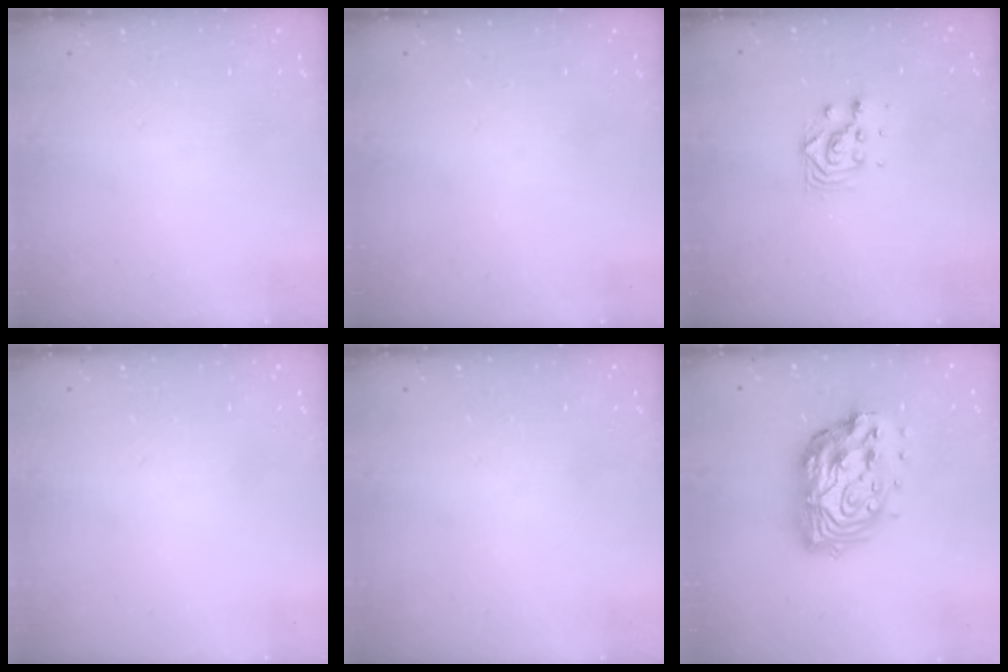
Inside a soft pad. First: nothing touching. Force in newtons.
{"total": 0.0}
{"total": 6.1, "press": 6.1, "slide": 0.2}
{"total": 0.0}
{"total": 0.0}
{"total": 16.0, "press": 16.0, "slide": 1.1}